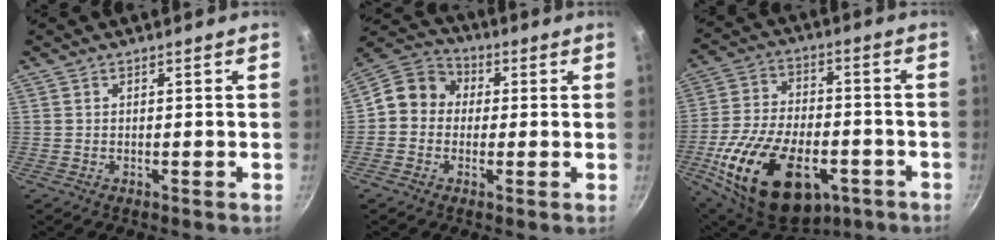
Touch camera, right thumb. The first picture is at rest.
{"total": 8.8, "force": [0.3, 7.9, 3.9], "torque": [-0.037, 0.024, -0.021]}
{"total": 25.1, "force": [-9.2, 14.6, 18.2], "torque": [-0.312, 0.021, -0.144]}